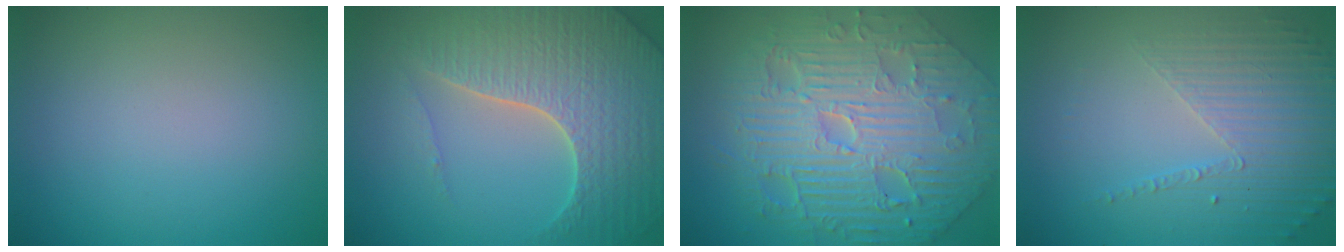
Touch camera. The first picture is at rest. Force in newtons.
{"total": 6.9, "press": 6.7, "slide": 1.5}
{"total": 11.8, "press": 7.8, "slide": 8.8}
{"total": 4.8, "press": 3.2, "slide": 3.5}